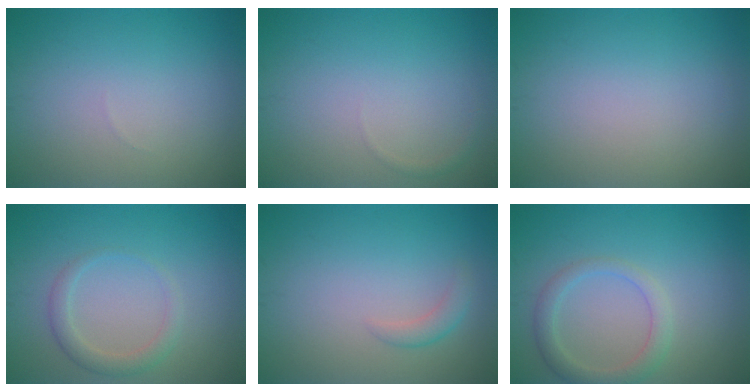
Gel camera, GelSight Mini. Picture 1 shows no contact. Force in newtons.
{"total": 0.5, "press": 0.5, "slide": 0.0}
{"total": 0.0}
{"total": 2.0, "press": 2.0, "slide": 0.2}
{"total": 1.4, "press": 1.4, "slide": 0.1}
{"total": 2.6, "press": 2.6, "slide": 0.3}